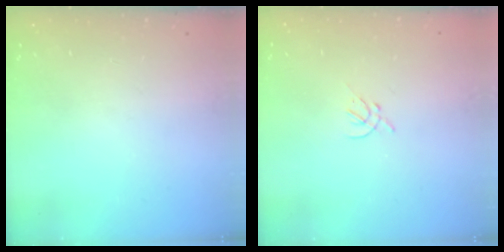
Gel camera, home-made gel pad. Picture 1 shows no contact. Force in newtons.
{"total": 1.4, "press": 1.3, "slide": 0.5}